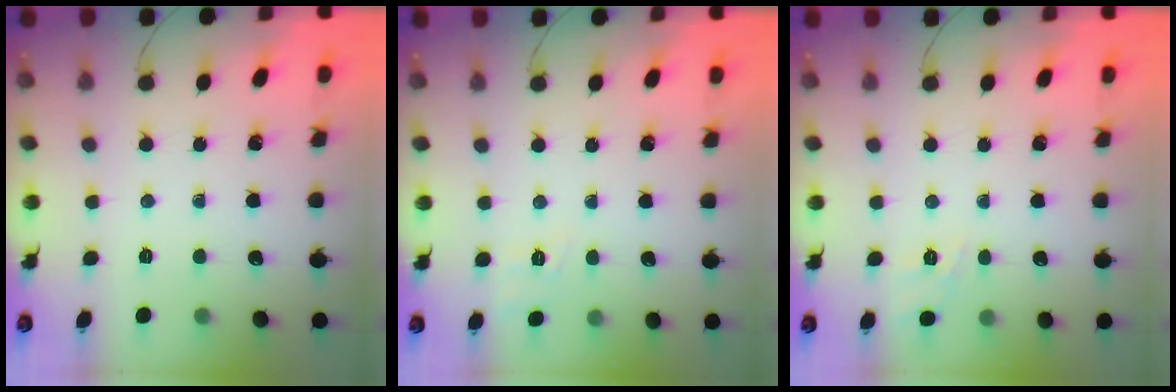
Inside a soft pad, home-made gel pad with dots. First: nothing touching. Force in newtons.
{"total": 8.0, "press": 7.8, "slide": 2.0}
{"total": 9.9, "press": 9.7, "slide": 1.7}